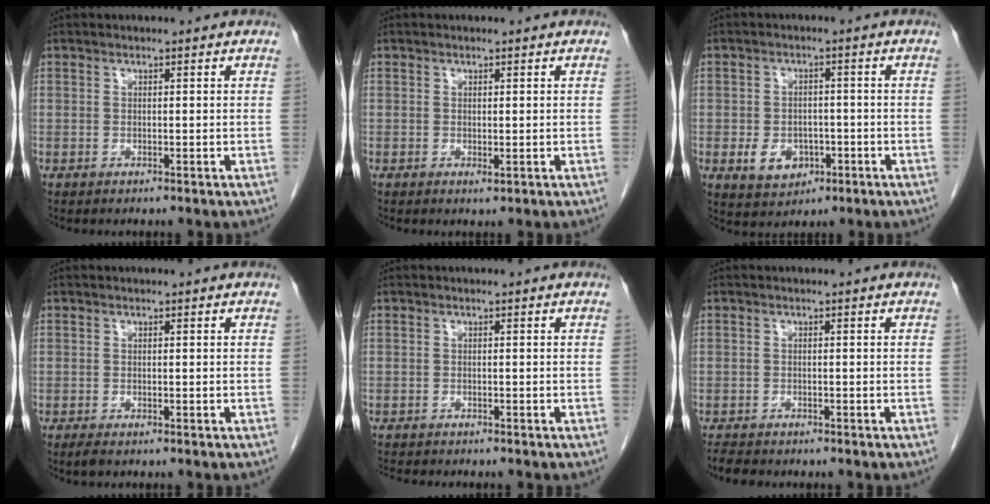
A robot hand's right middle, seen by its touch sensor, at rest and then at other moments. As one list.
[{"total": 0.6, "force": [0.0, 0.1, 0.5], "torque": [-0.011, -0.004, 0.002]}, {"total": 5.6, "force": [-1.9, 4.2, 3.2], "torque": [-0.055, 0.004, -0.018]}, {"total": 0.9, "force": [-0.7, 0.1, 0.6], "torque": [-0.017, -0.004, -0.012]}, {"total": 3.8, "force": [-3.4, 0.7, 1.4], "torque": [-0.025, -0.010, -0.050]}, {"total": 2.7, "force": [-2.4, 0.8, 0.8], "torque": [-0.022, -0.008, -0.038]}]